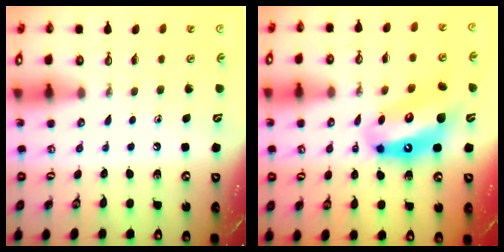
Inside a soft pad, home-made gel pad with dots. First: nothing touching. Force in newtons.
{"total": 14.1, "press": 14.0, "slide": 1.2}